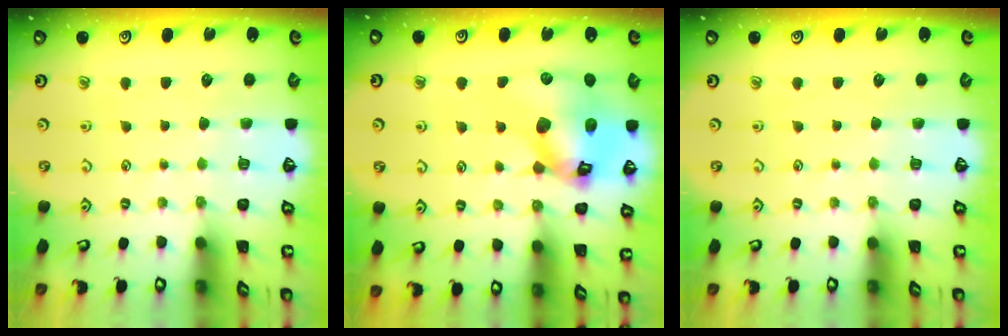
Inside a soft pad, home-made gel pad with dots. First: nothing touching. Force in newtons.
{"total": 18.3, "press": 18.1, "slide": 2.5}
{"total": 0.0}